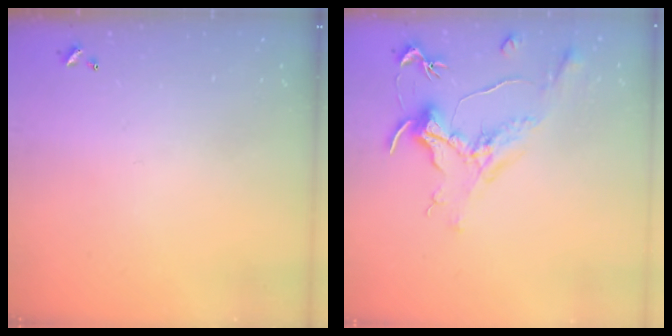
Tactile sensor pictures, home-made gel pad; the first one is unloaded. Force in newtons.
{"total": 1.5, "press": 1.2, "slide": 0.9}